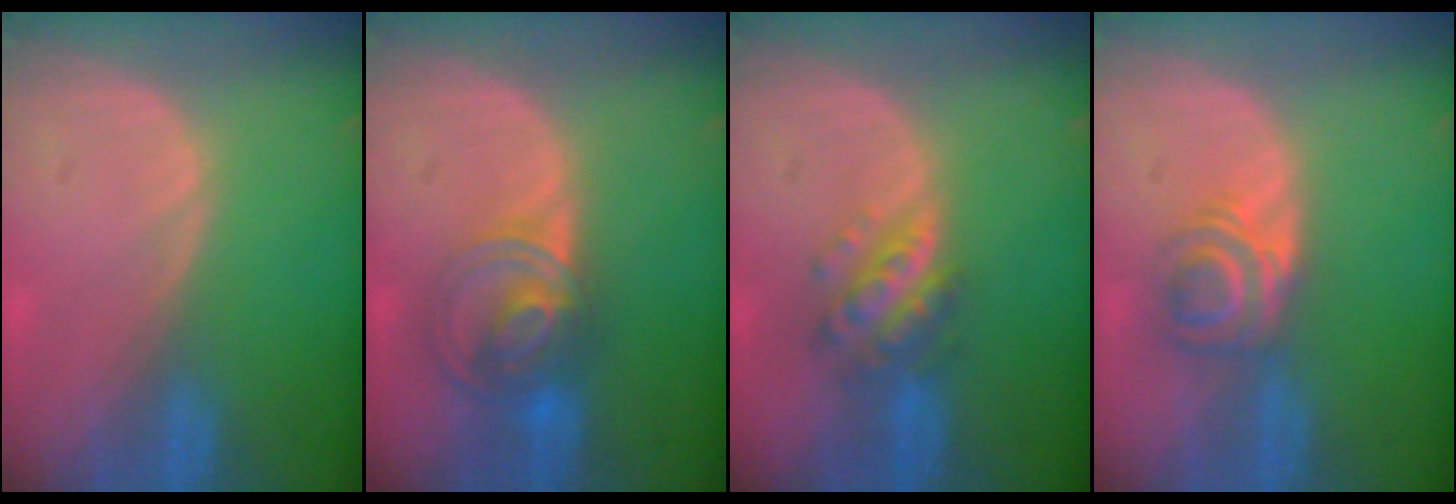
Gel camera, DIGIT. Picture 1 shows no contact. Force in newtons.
{"total": 7.2, "press": 6.3, "slide": 3.5}
{"total": 6.0, "press": 5.3, "slide": 2.8}
{"total": 5.9, "press": 4.8, "slide": 3.4}